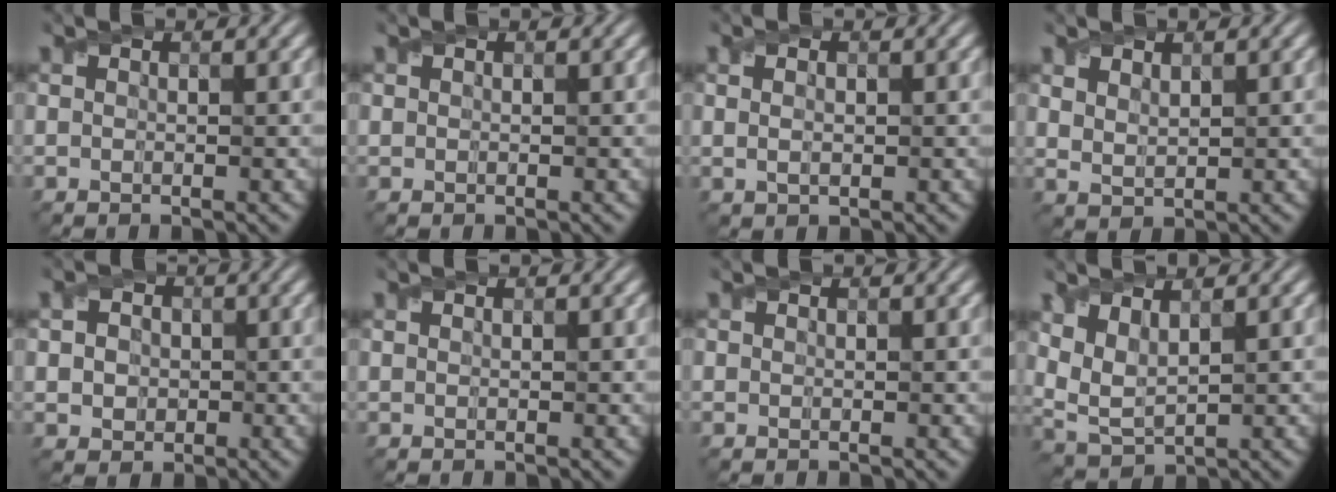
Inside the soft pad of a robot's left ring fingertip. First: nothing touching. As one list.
[{"total": 0.0}, {"total": 1.7, "force": [0.4, 1.0, 1.2], "torque": [-0.023, -0.002, 0.015]}, {"total": 1.8, "force": [1.3, 0.8, 0.9], "torque": [-0.022, -0.005, 0.031]}, {"total": 4.1, "force": [0.7, 3.5, 2.1], "torque": [-0.026, 0.020, -0.006]}, {"total": 0.0}, {"total": 0.0}, {"total": 3.7, "force": [1.7, 1.8, 2.7], "torque": [-0.067, -0.007, 0.040]}]